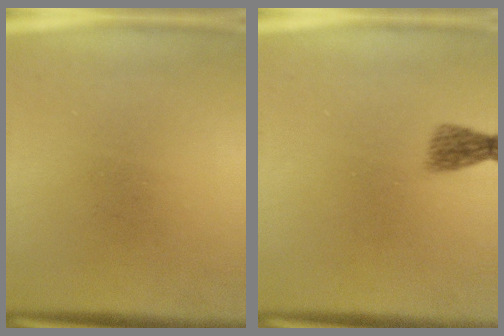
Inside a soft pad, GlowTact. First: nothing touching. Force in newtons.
{"total": 2.4}